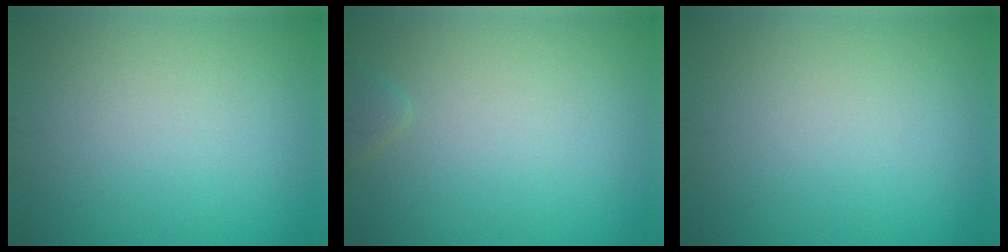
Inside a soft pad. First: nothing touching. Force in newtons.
{"total": 0.8, "press": 0.8, "slide": 0.1}
{"total": 0.0}